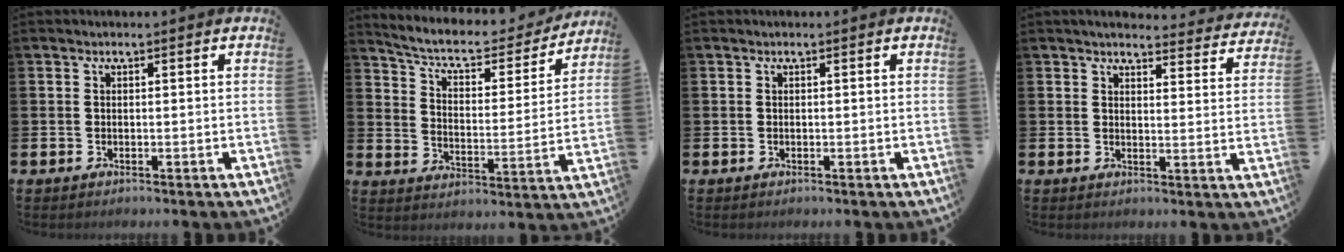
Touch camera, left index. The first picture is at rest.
{"total": 7.1, "force": [6.3, 2.0, 2.6], "torque": [-0.078, -0.047, 0.103]}
{"total": 0.0}
{"total": 3.9, "force": [3.8, 0.6, 0.4], "torque": [-0.006, -0.029, 0.065]}